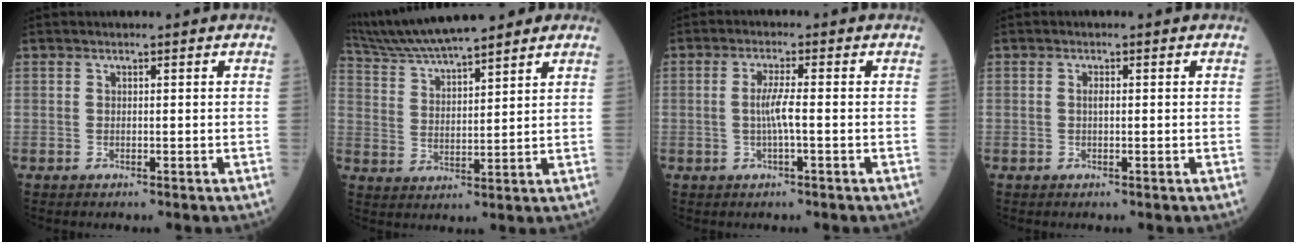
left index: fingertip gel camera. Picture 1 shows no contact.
{"total": 13.7, "force": [11.9, 1.8, 6.4], "torque": [-0.116, 0.026, 0.210]}
{"total": 3.3, "force": [-0.4, -0.1, 3.3], "torque": [-0.067, -0.001, -0.009]}
{"total": 0.8, "force": [0.0, 0.2, 0.8], "torque": [-0.017, 0.001, 0.001]}